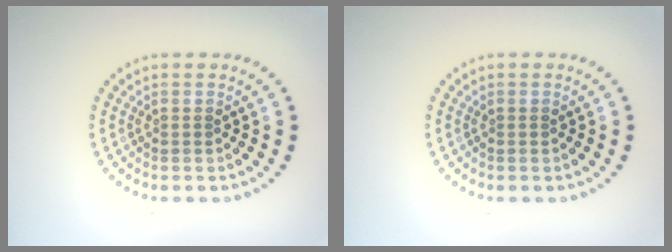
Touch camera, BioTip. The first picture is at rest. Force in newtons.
{"total": 0.0}